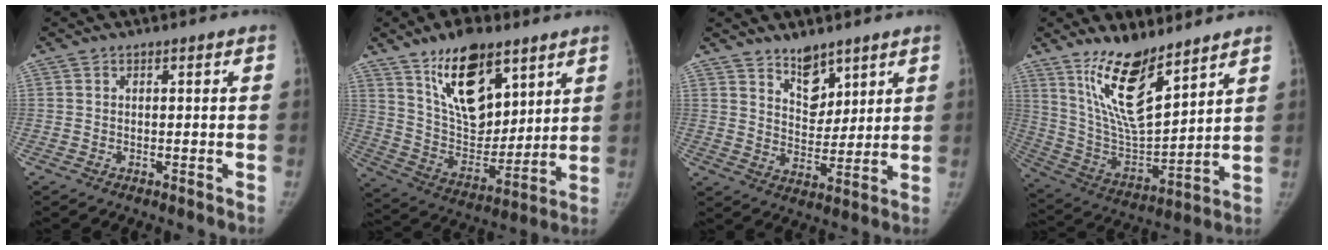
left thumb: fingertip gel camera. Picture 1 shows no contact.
{"total": 18.7, "force": [11.0, 9.5, 11.8], "torque": [-0.146, -0.066, 0.203]}
{"total": 7.6, "force": [5.5, 4.0, 3.4], "torque": [-0.024, -0.045, 0.099]}
{"total": 16.6, "force": [11.1, 5.4, 11.0], "torque": [-0.172, -0.073, 0.222]}